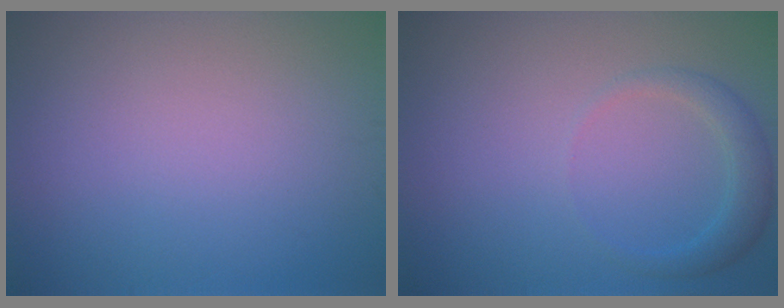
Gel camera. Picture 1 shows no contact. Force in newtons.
{"total": 2.1, "press": 2.1, "slide": 0.2}